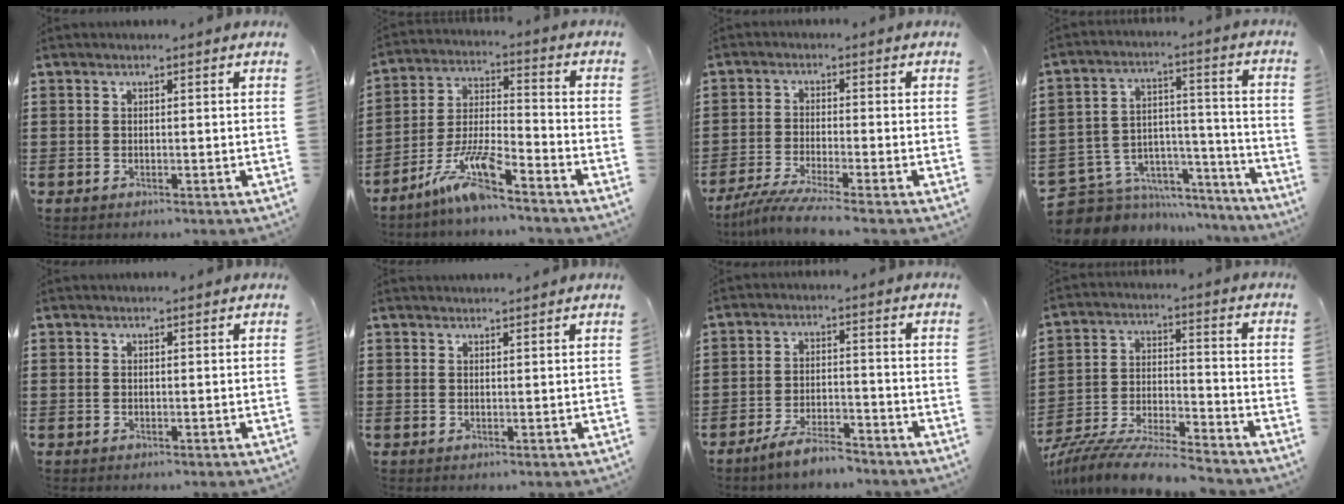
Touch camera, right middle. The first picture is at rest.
{"total": 9.4, "force": [-7.2, 1.1, 5.9], "torque": [-0.138, -0.007, -0.144]}
{"total": 4.5, "force": [-3.9, -0.4, 2.1], "torque": [-0.057, -0.020, -0.081]}
{"total": 6.4, "force": [-5.1, 3.8, 0.6], "torque": [-0.031, -0.002, -0.097]}
{"total": 0.0}
{"total": 1.2, "force": [1.2, -0.1, -0.1], "torque": [-0.001, -0.003, 0.024]}
{"total": 5.2, "force": [-4.6, 0.8, 2.2], "torque": [-0.048, 0.001, -0.092]}
{"total": 9.4, "force": [-9.0, 0.3, 2.7], "torque": [-0.050, 0.008, -0.179]}